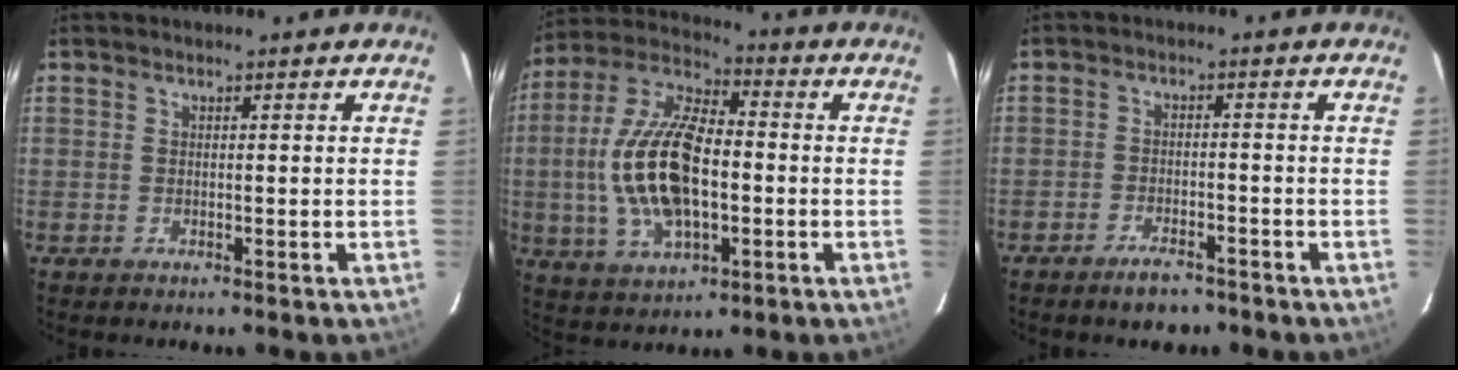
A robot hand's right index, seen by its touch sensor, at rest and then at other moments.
{"total": 18.0, "force": [-1.9, 8.6, 15.7], "torque": [-0.324, 0.005, -0.032]}
{"total": 5.0, "force": [-4.0, 2.1, 2.1], "torque": [-0.052, 0.006, -0.063]}